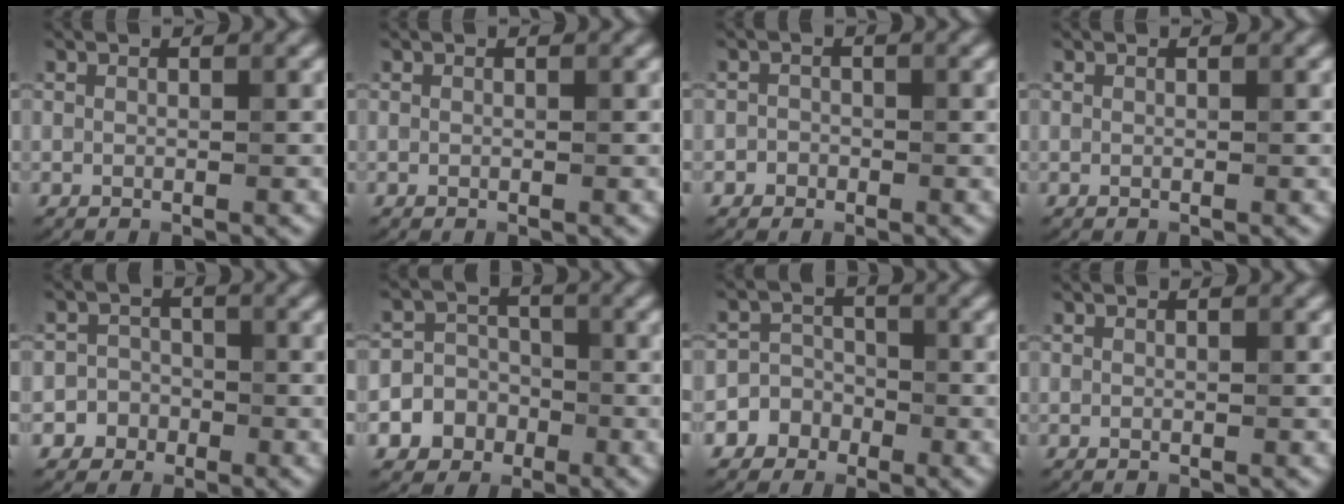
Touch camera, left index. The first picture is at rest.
{"total": 0.0}
{"total": 1.1, "force": [-0.5, 1.0, 0.0], "torque": [0.013, 0.000, -0.012]}
{"total": 0.0}
{"total": 2.7, "force": [-1.3, 2.4, 0.0], "torque": [0.033, 0.005, -0.030]}
{"total": 5.4, "force": [-2.3, 4.9, 0.7], "torque": [0.015, 0.002, -0.058]}
{"total": 4.2, "force": [-2.1, 3.6, 0.1], "torque": [0.039, 0.003, -0.054]}
{"total": 0.0}